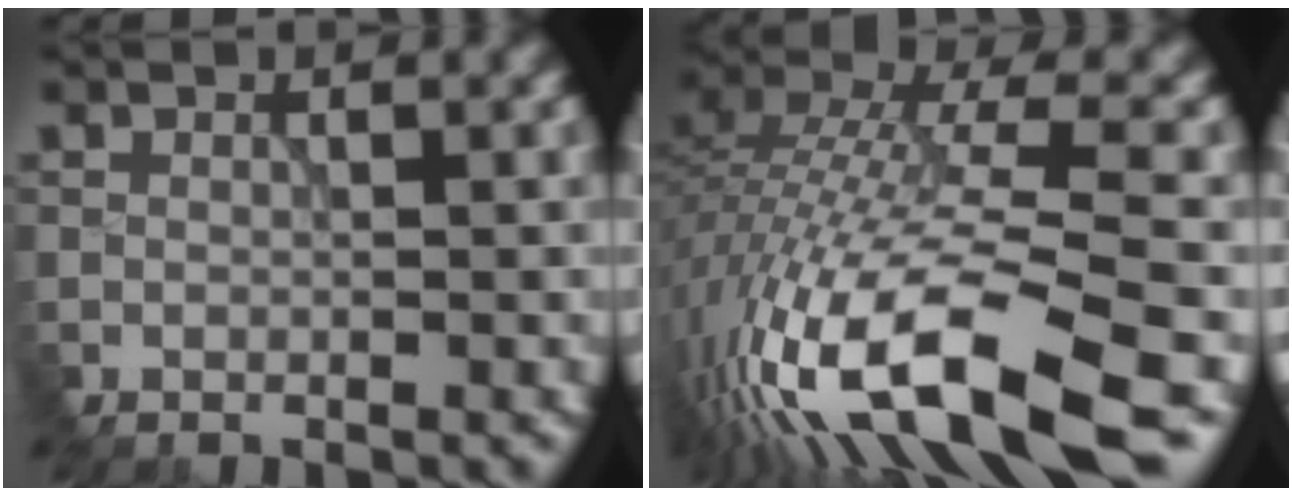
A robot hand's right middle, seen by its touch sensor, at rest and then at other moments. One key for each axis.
{"total": 13.7, "fx": -5.4, "fy": 4.7, "fz": 11.7, "tx": -0.261, "ty": 0.008, "tz": -0.098}